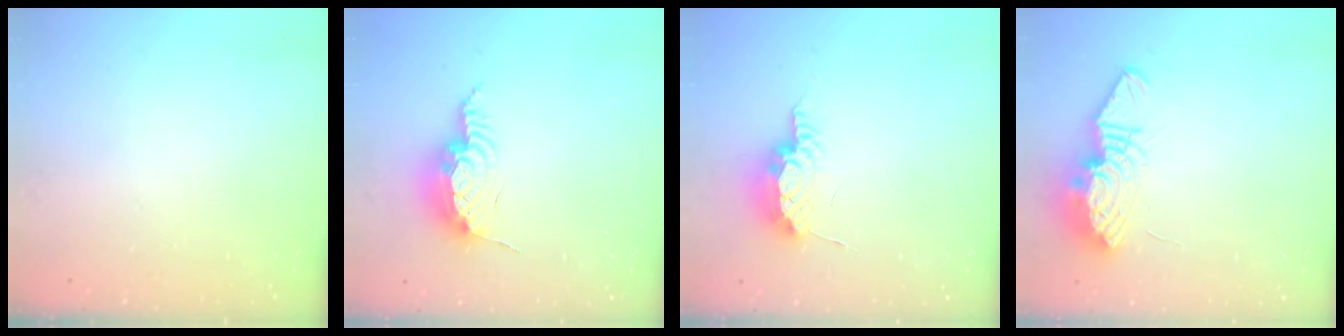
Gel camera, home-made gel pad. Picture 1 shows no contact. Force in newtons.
{"total": 15.0, "press": 14.9, "slide": 0.9}
{"total": 10.5, "press": 9.2, "slide": 5.2}
{"total": 13.1, "press": 13.0, "slide": 1.3}